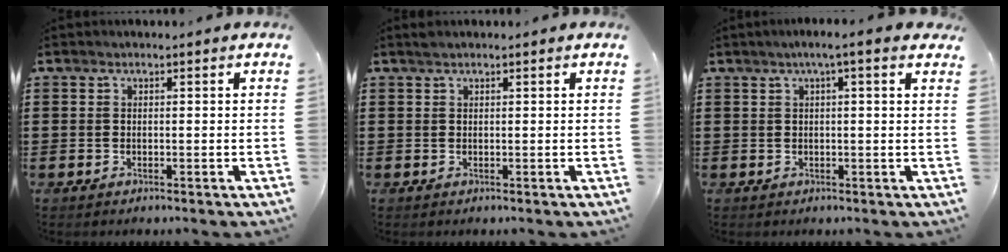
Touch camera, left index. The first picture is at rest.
{"total": 0.6, "force": [0.5, 0.1, 0.4], "torque": [-0.008, 0.001, 0.009]}
{"total": 2.5, "force": [1.3, 0.0, 2.2], "torque": [-0.045, 0.002, 0.021]}